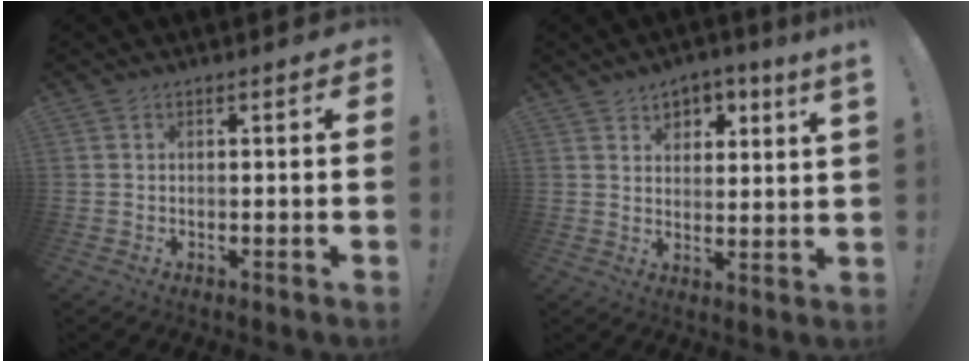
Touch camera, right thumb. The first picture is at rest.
{"total": 4.7, "force": [3.7, 1.6, 2.4], "torque": [-0.043, -0.016, 0.064]}